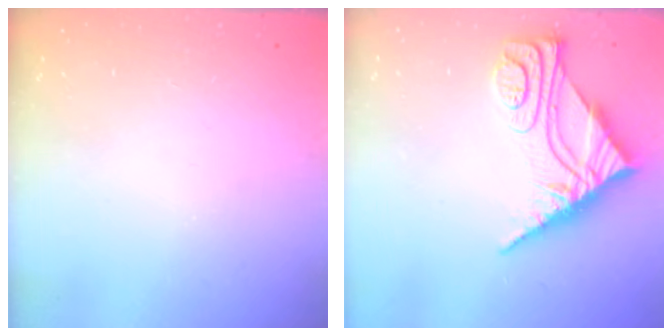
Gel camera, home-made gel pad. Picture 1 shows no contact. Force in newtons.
{"total": 11.3, "press": 11.2, "slide": 1.1}